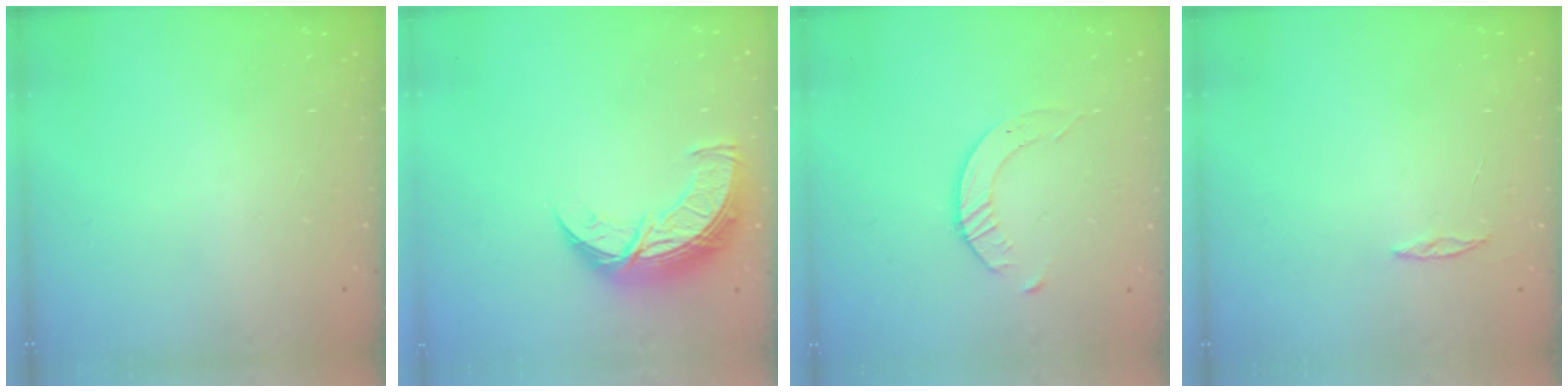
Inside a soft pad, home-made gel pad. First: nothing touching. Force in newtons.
{"total": 11.2, "press": 11.2, "slide": 0.9}
{"total": 3.5, "press": 3.5, "slide": 0.5}
{"total": 2.0, "press": 2.0, "slide": 0.2}